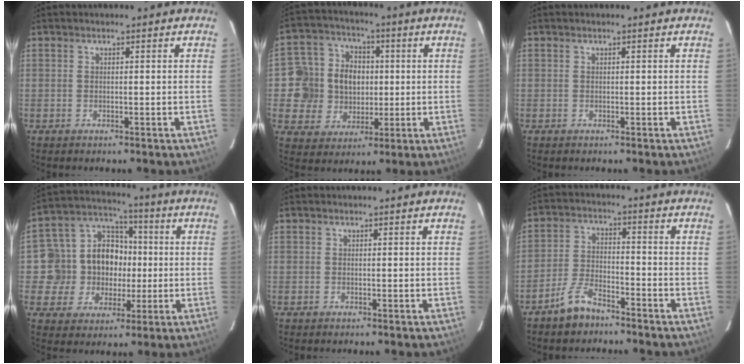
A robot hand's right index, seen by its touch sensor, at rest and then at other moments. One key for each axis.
{"total": 12.2, "fx": 0.2, "fy": 11.4, "fz": 4.5, "tx": -0.121, "ty": 0.028, "tz": 0.006}
{"total": 0.0}
{"total": 13.9, "fx": -0.7, "fy": 12.8, "fz": 5.2, "tx": -0.125, "ty": 0.043, "tz": -0.011}
{"total": 0.0}
{"total": 6.3, "fx": -5.0, "fy": 2.4, "fz": 3.0, "tx": -0.070, "ty": 0.010, "tz": -0.094}